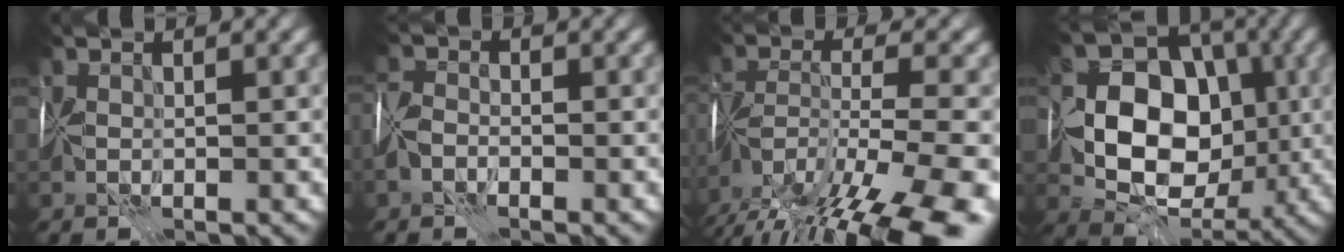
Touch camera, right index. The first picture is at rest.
{"total": 2.0, "force": [-1.3, 1.2, 0.9], "torque": [-0.015, 0.008, -0.036]}
{"total": 16.5, "force": [-12.3, 5.2, 9.8], "torque": [-0.185, -0.027, -0.173]}
{"total": 10.6, "force": [-0.2, 8.1, 6.9], "torque": [-0.089, 0.008, -0.004]}